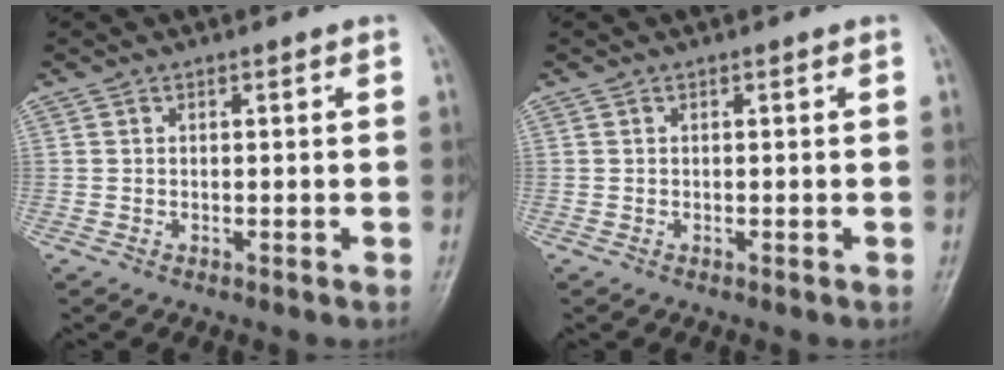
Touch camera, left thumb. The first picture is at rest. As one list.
[{"total": 0.0}]